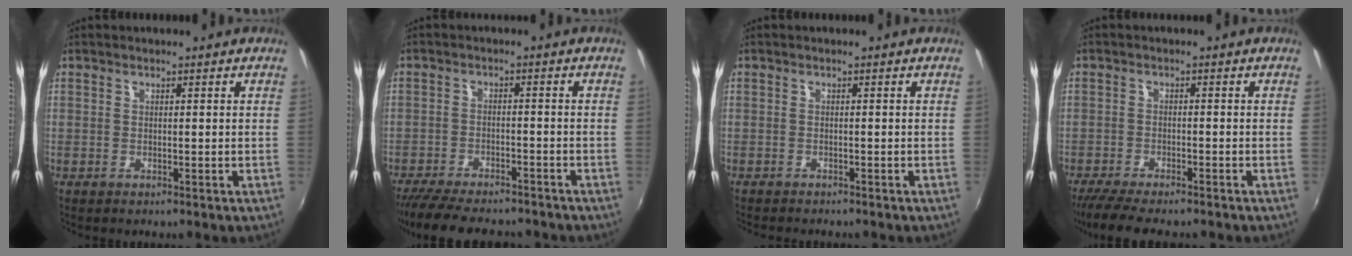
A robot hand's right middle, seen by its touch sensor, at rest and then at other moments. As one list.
[{"total": 14.1, "force": [-12.0, 3.8, 6.2], "torque": [-0.135, -0.025, -0.186]}, {"total": 2.4, "force": [-2.2, 0.4, 0.7], "torque": [-0.022, -0.012, -0.037]}, {"total": 8.5, "force": [-7.2, 1.4, 4.3], "torque": [-0.103, -0.027, -0.122]}]